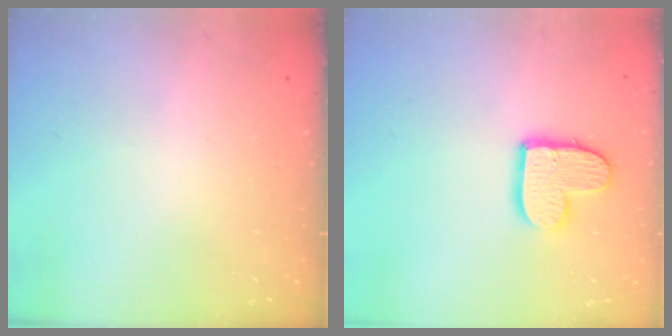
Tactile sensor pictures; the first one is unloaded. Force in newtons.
{"total": 11.1, "press": 11.1, "slide": 0.5}